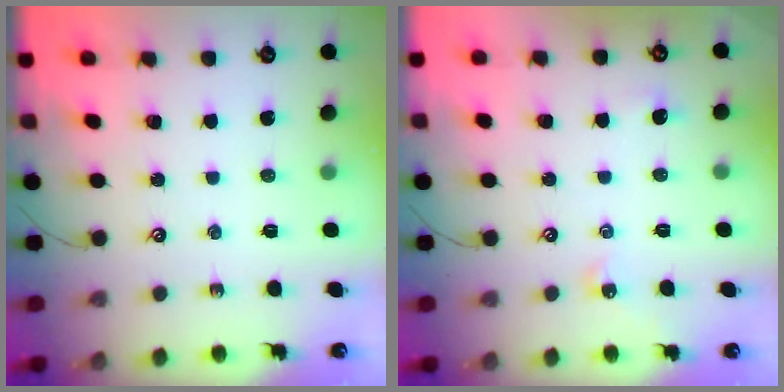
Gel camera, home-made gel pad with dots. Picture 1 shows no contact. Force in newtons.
{"total": 3.1, "press": 3.1, "slide": 0.5}